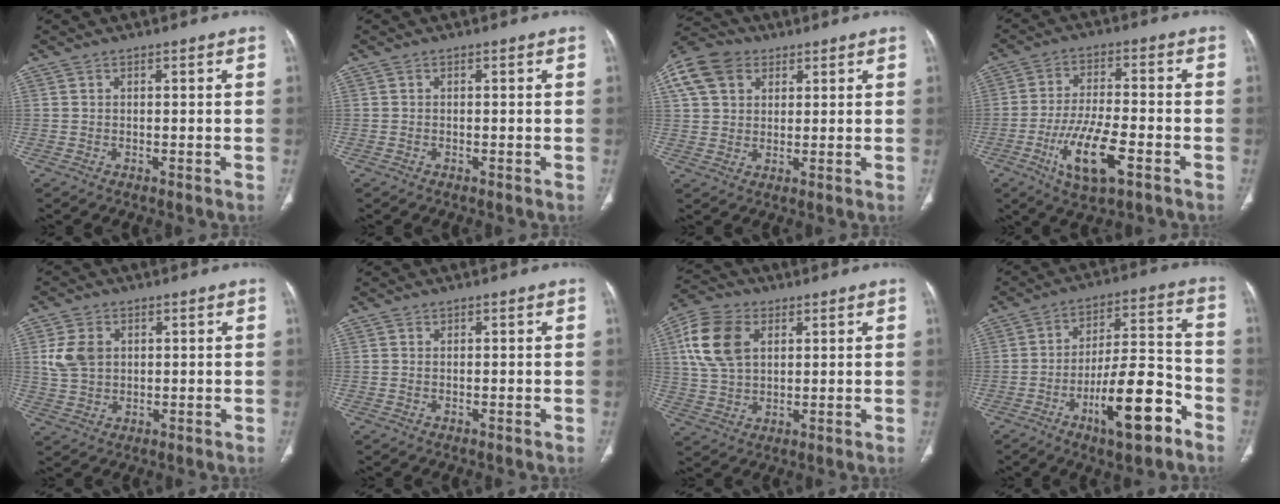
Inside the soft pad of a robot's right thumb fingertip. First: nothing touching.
{"total": 0.0}
{"total": 12.7, "force": [5.5, 9.4, 6.5], "torque": [-0.124, 0.015, 0.097]}
{"total": 12.2, "force": [-5.1, 4.2, 10.3], "torque": [-0.192, 0.014, -0.087]}
{"total": 6.5, "force": [1.5, 4.8, 4.0], "torque": [-0.066, -0.001, 0.034]}
{"total": 0.0}
{"total": 12.1, "force": [3.8, 8.0, 8.2], "torque": [-0.156, 0.003, 0.072]}
{"total": 15.7, "force": [-7.8, 4.8, 12.8], "torque": [-0.191, 0.055, -0.122]}